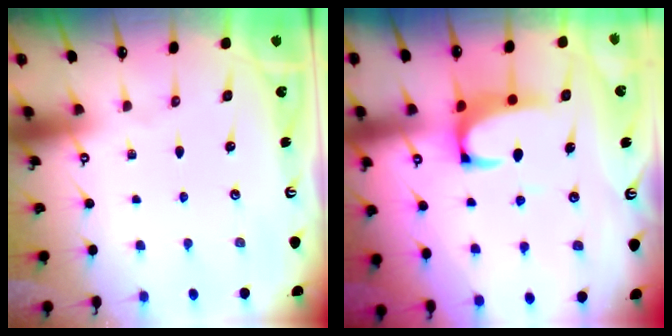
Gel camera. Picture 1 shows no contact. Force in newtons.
{"total": 2.2, "press": 2.0, "slide": 1.0}